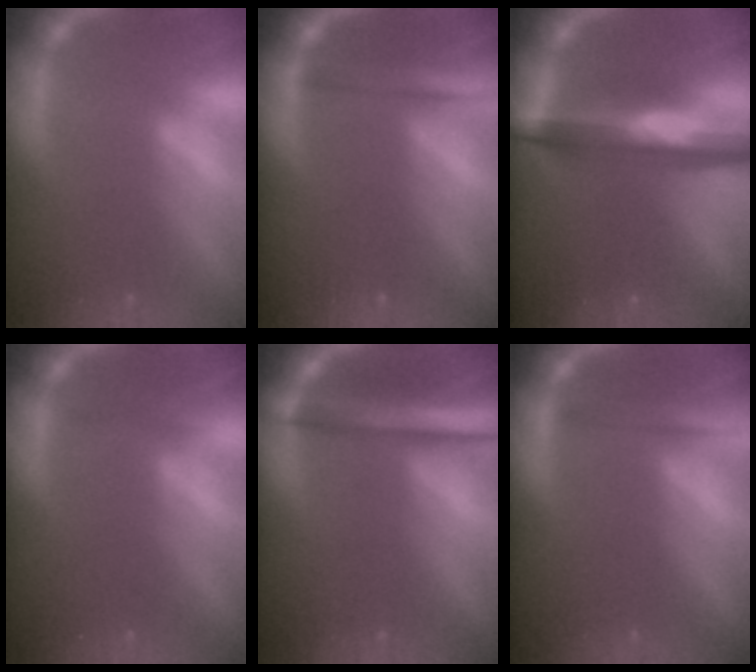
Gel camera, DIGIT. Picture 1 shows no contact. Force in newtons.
{"total": 2.5}
{"total": 7.1}
{"total": 0.9}
{"total": 5.0}
{"total": 2.0}